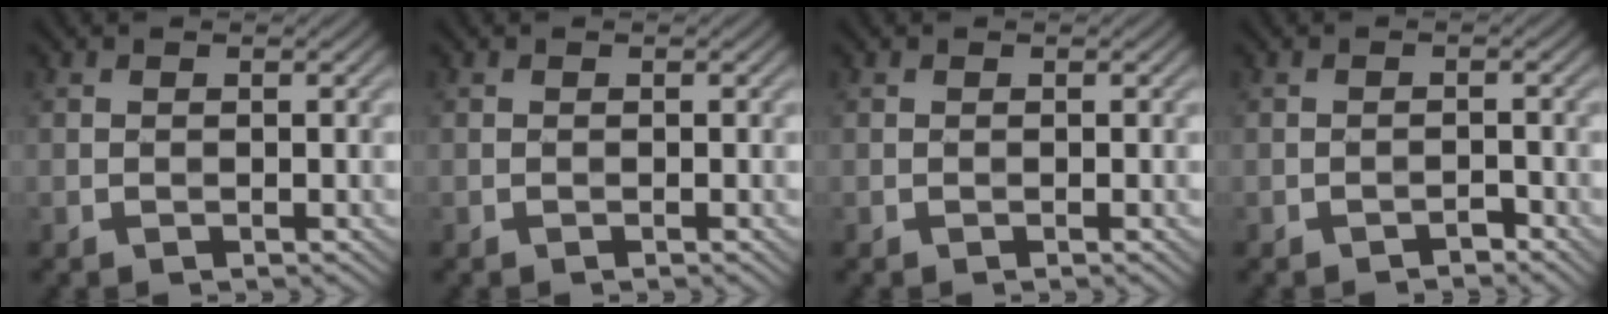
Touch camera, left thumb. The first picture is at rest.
{"total": 0.0}
{"total": 0.0}
{"total": 1.1, "force": [-1.0, 0.3, 0.3], "torque": [-0.002, 0.002, -0.019]}